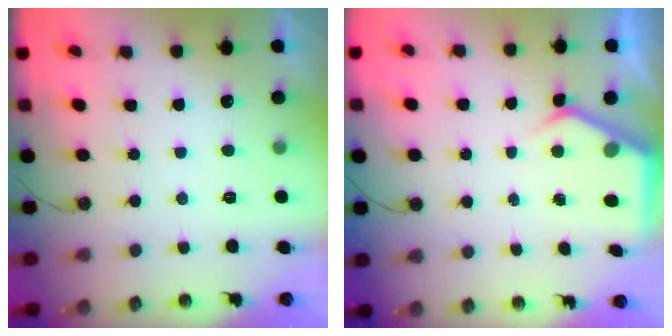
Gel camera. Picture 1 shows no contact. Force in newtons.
{"total": 5.5, "press": 5.4, "slide": 0.8}